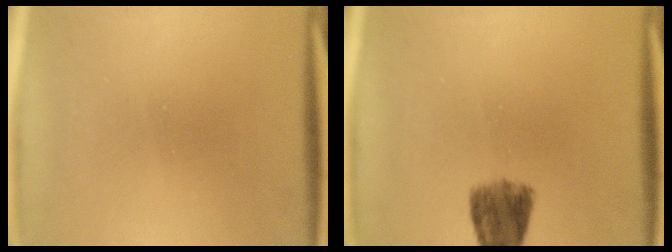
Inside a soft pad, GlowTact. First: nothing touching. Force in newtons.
{"total": 5.3}